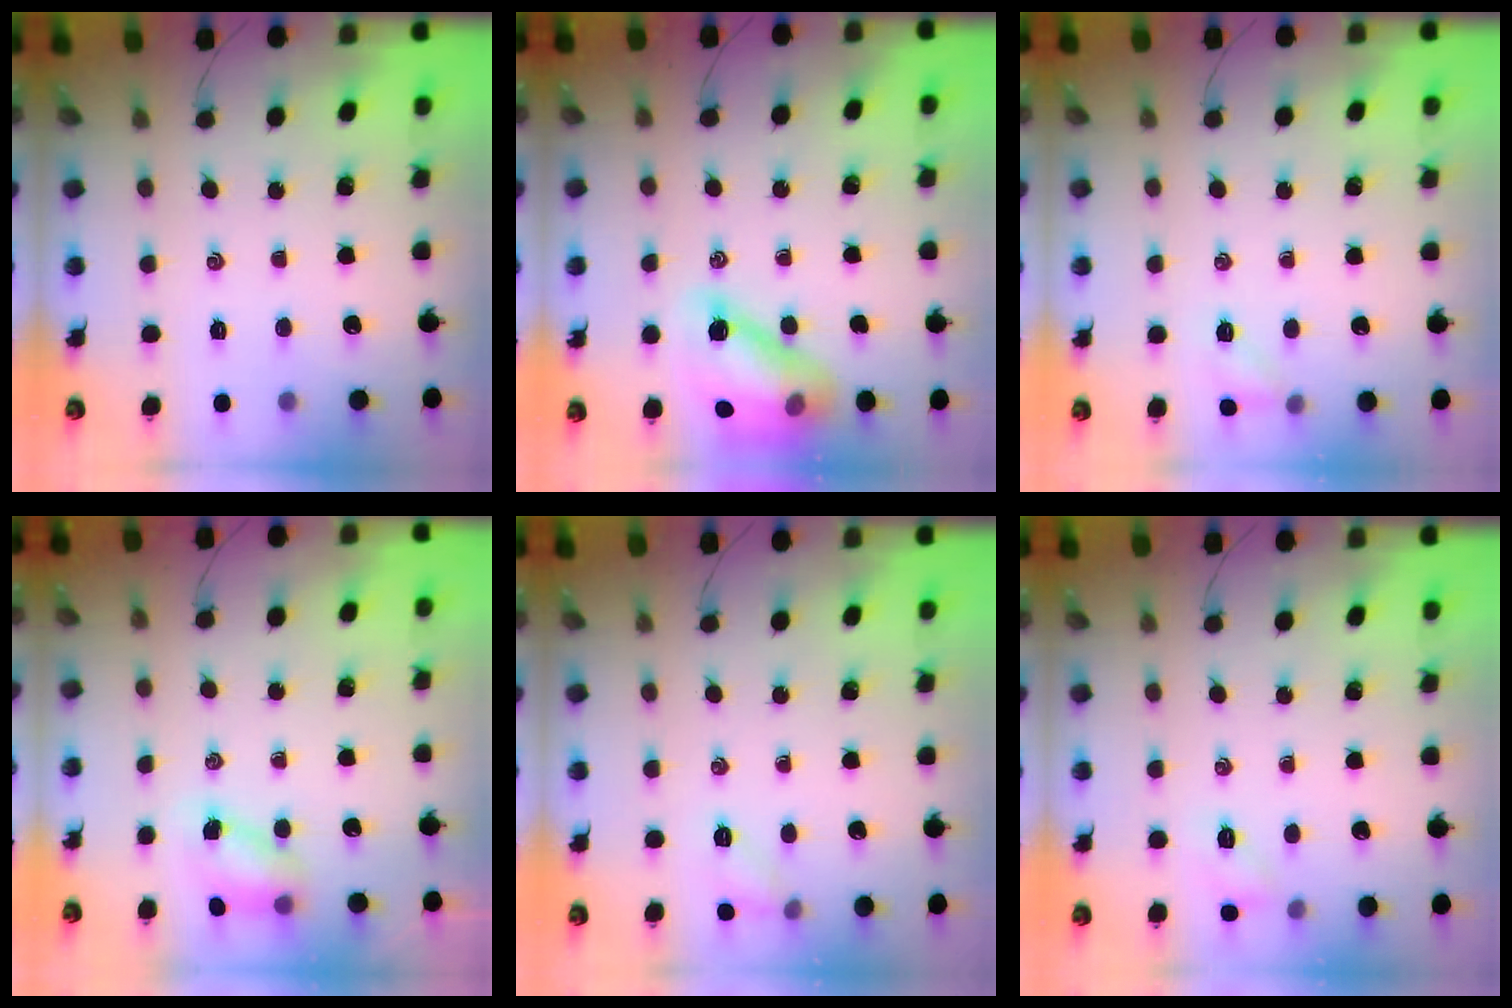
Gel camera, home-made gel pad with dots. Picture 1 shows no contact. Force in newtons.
{"total": 13.8, "press": 13.3, "slide": 3.7}
{"total": 6.0, "press": 5.8, "slide": 1.2}
{"total": 5.6, "press": 5.5, "slide": 0.6}
{"total": 6.8, "press": 6.5, "slide": 1.7}
{"total": 6.8, "press": 6.7, "slide": 1.3}